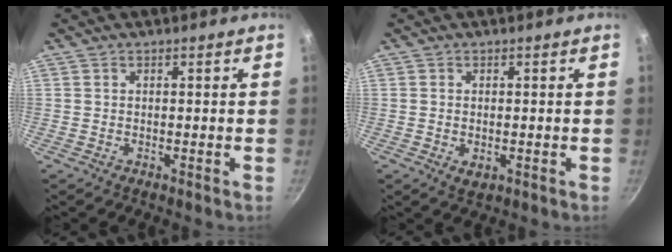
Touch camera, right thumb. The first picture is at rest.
{"total": 2.4, "force": [-0.4, 1.5, 1.8], "torque": [-0.029, -0.006, -0.004]}